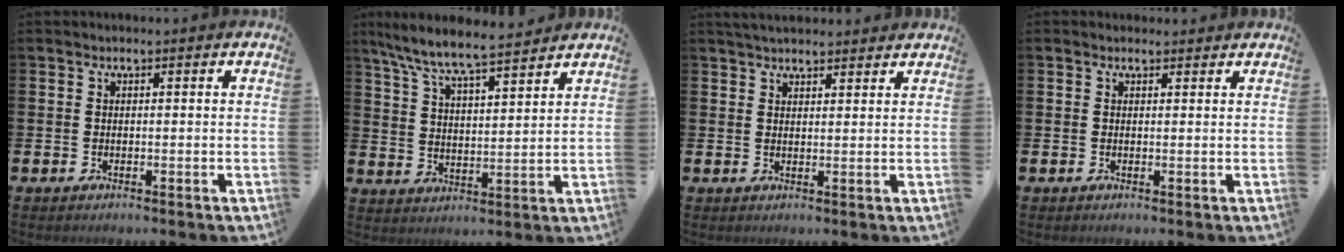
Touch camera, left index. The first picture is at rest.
{"total": 8.0, "force": [7.4, 0.6, 2.8], "torque": [-0.088, -0.041, 0.132]}
{"total": 3.3, "force": [3.2, 0.6, 0.6], "torque": [-0.018, -0.008, 0.059]}
{"total": 0.8, "force": [0.7, 0.4, 0.1], "torque": [0.005, 0.003, 0.010]}